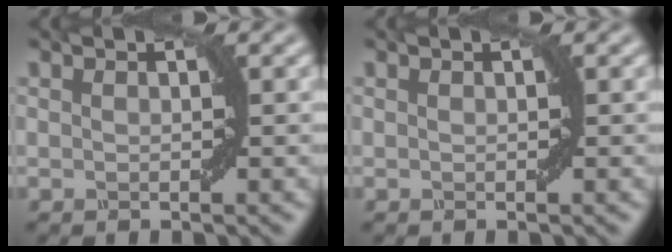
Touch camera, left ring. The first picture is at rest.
{"total": 0.0}